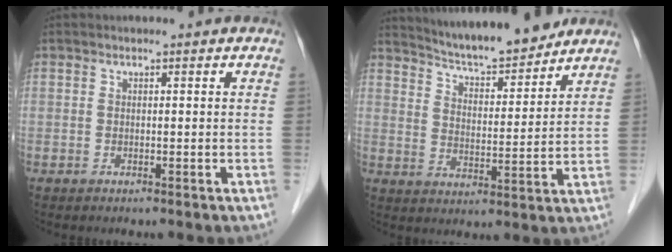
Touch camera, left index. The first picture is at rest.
{"total": 12.0, "force": [11.1, 1.0, 4.3], "torque": [-0.072, 0.001, 0.176]}